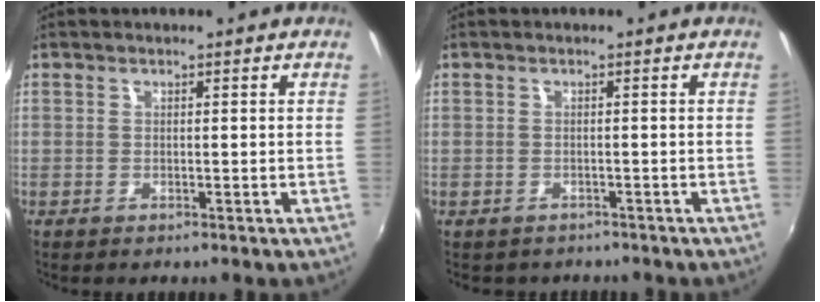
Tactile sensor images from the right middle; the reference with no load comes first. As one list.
[{"total": 1.9, "force": [-1.2, 1.5, 0.2], "torque": [-0.010, 0.000, -0.014]}]